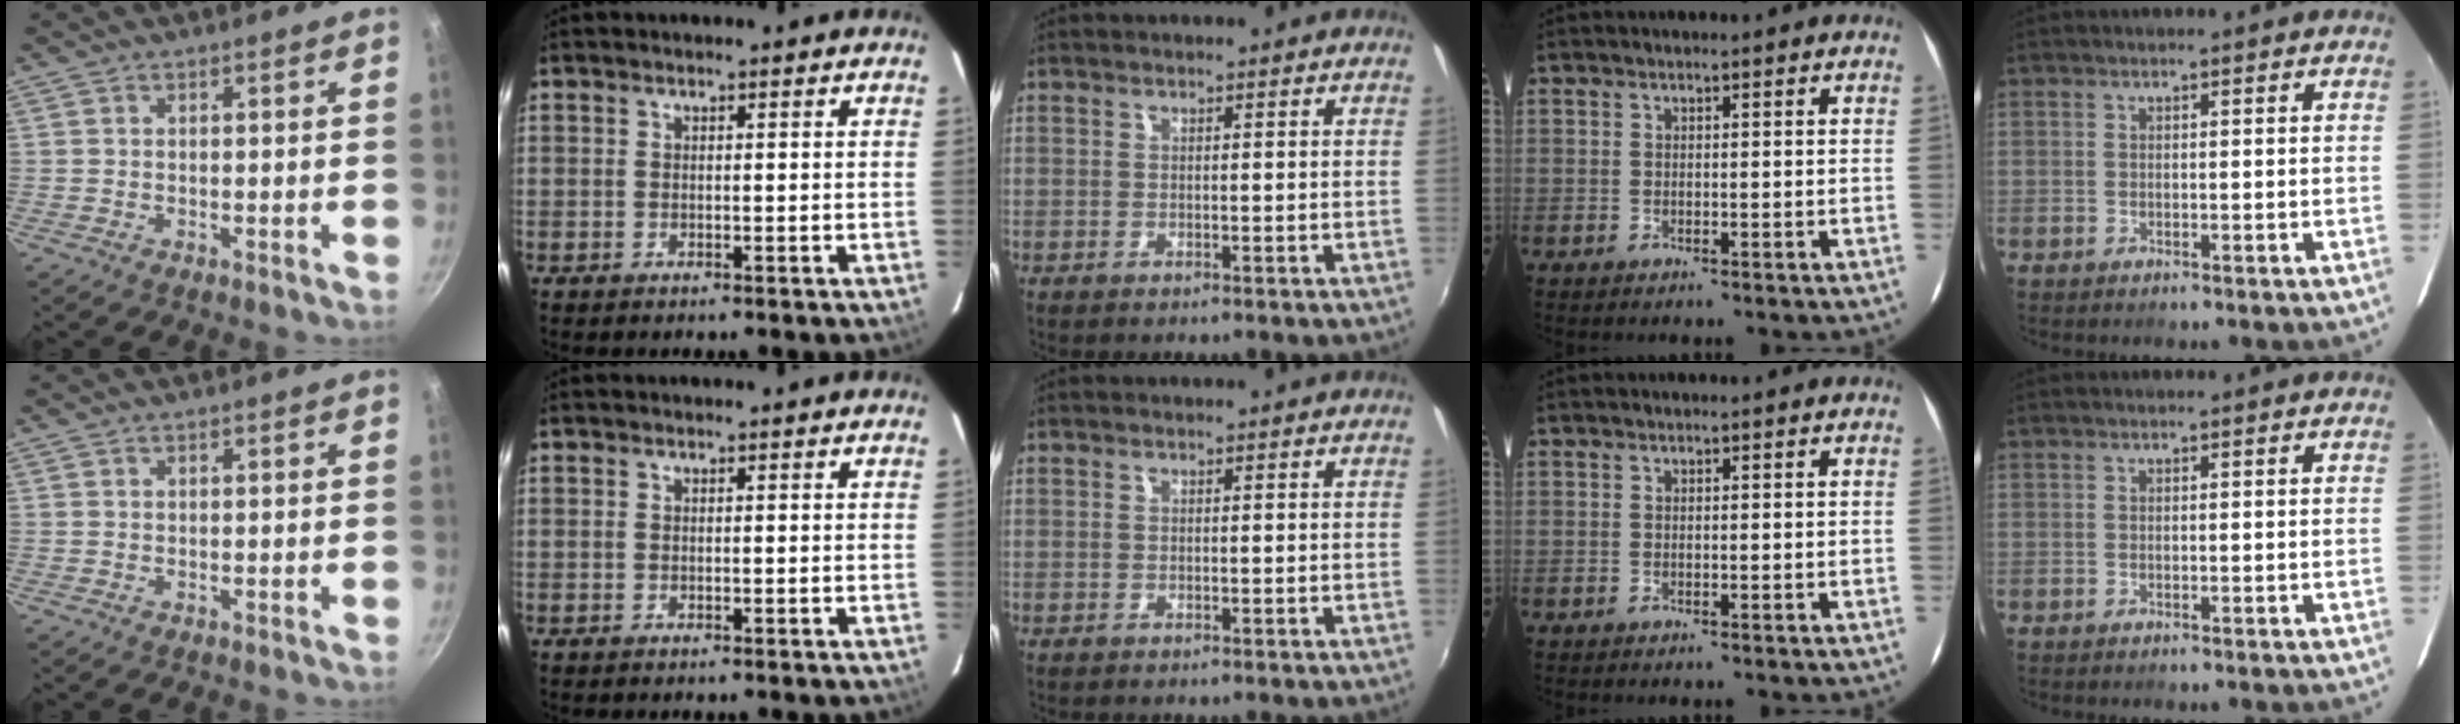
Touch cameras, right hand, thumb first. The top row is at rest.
{}